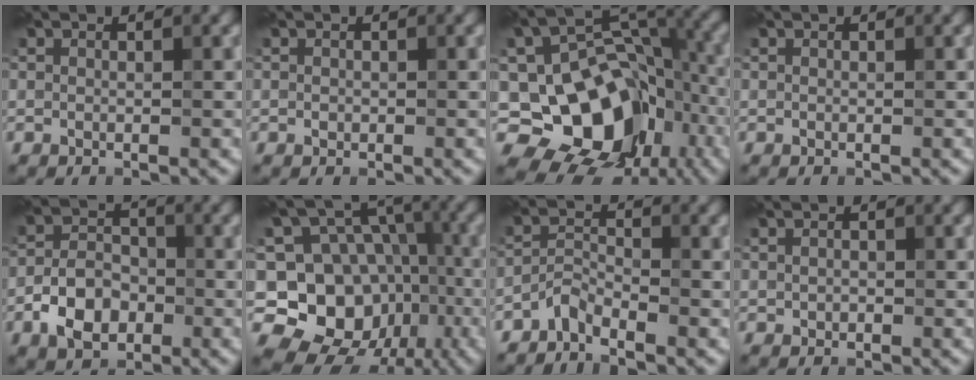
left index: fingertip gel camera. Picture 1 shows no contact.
{"total": 0.0}
{"total": 12.9, "force": [-4.5, 9.2, 7.9], "torque": [-0.124, -0.001, -0.077]}
{"total": 0.0}
{"total": 4.6, "force": [-2.2, 2.9, 2.8], "torque": [-0.052, 0.001, -0.038]}
{"total": 13.6, "force": [-3.8, 11.2, 6.7], "torque": [-0.110, 0.008, -0.073]}
{"total": 2.1, "force": [-2.0, 0.1, 0.6], "torque": [-0.017, 0.013, -0.043]}
{"total": 0.6, "force": [-0.1, 0.4, 0.4], "torque": [-0.012, 0.000, -0.003]}